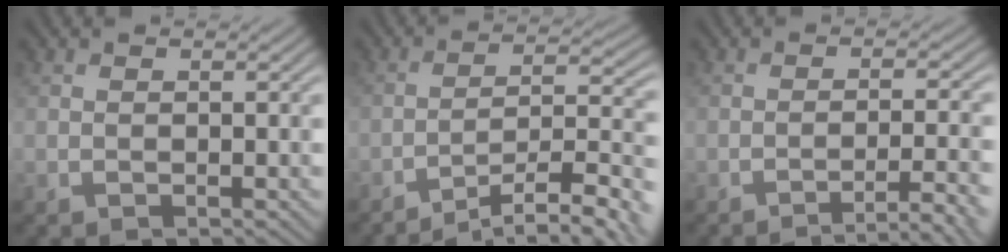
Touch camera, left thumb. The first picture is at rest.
{"total": 11.8, "force": [-8.8, 2.5, 7.4], "torque": [-0.111, 0.006, -0.126]}
{"total": 6.6, "force": [-4.3, 1.1, 4.9], "torque": [-0.066, 0.012, -0.065]}